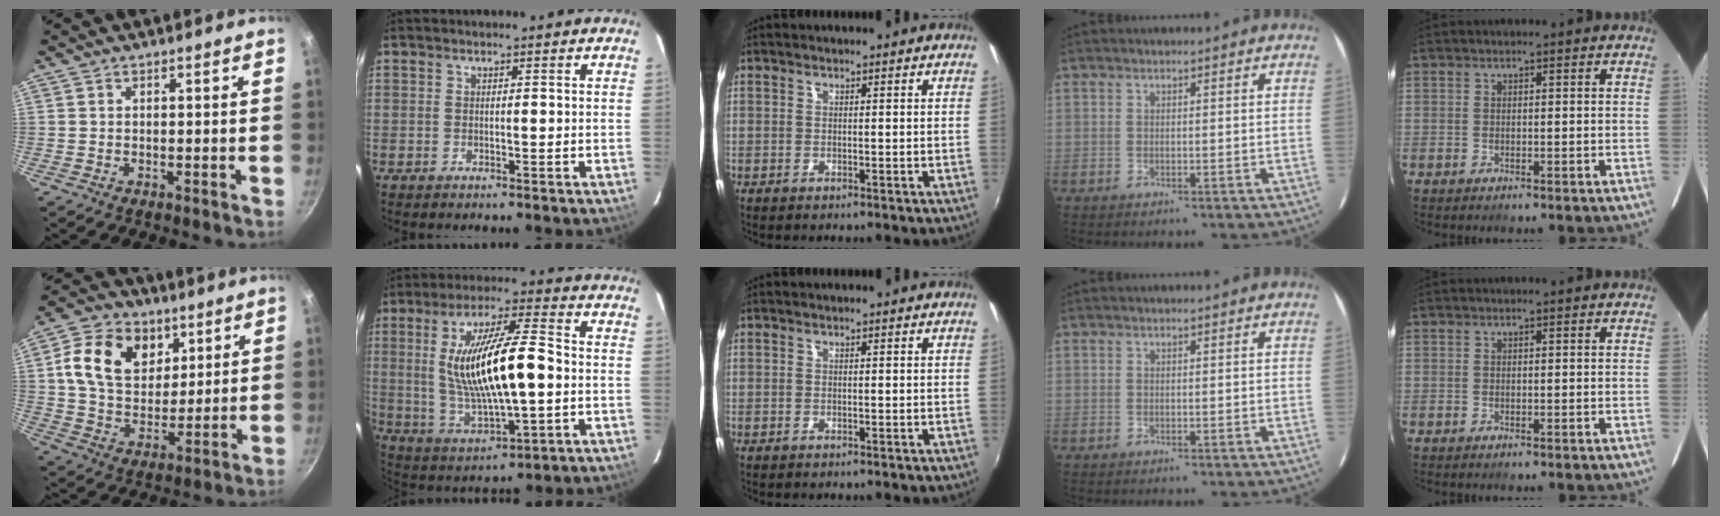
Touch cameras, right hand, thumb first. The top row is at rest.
{"thumb": {"total": 16.0, "force": [5.8, 11.7, 9.1], "torque": [-0.136, -0.016, 0.097]}, "index": {"total": 17.9, "force": [0.1, 4.4, 17.3], "torque": [-0.323, -0.003, 0.017]}}